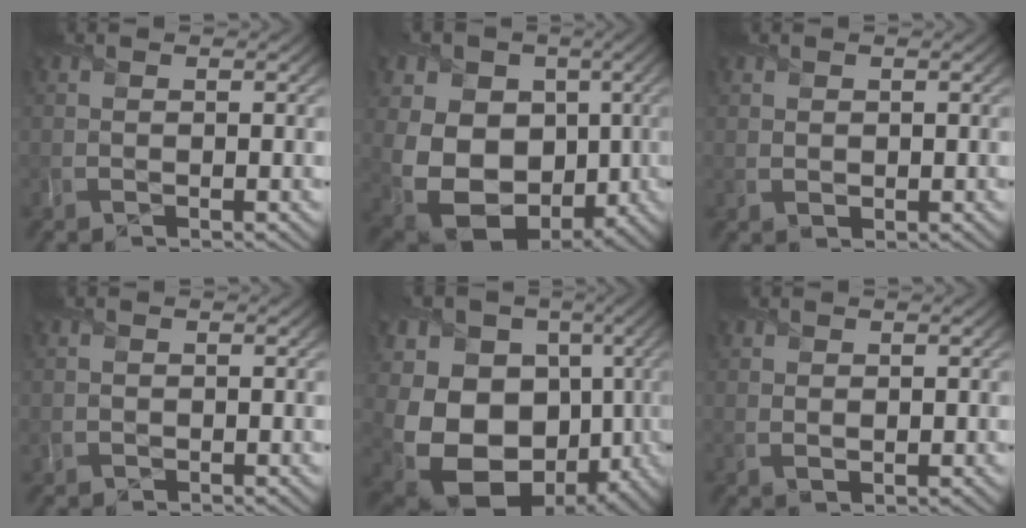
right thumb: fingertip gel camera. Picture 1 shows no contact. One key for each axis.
{"total": 17.5, "fx": 0.5, "fy": 14.3, "fz": 10.0, "tx": -0.220, "ty": -0.005, "tz": 0.012}
{"total": 1.1, "fx": 0.4, "fy": 1.0, "fz": 0.4, "tx": -0.011, "ty": -0.004, "tz": 0.011}
{"total": 0.8, "fx": -0.1, "fy": 0.8, "fz": 0.2, "tx": -0.006, "ty": -0.006, "tz": -0.003}
{"total": 19.7, "fx": -2.5, "fy": 16.2, "fz": 10.9, "tx": -0.205, "ty": -0.039, "tz": -0.023}
{"total": 1.3, "fx": 0.6, "fy": 0.9, "fz": 0.7, "tx": -0.016, "ty": -0.004, "tz": 0.015}